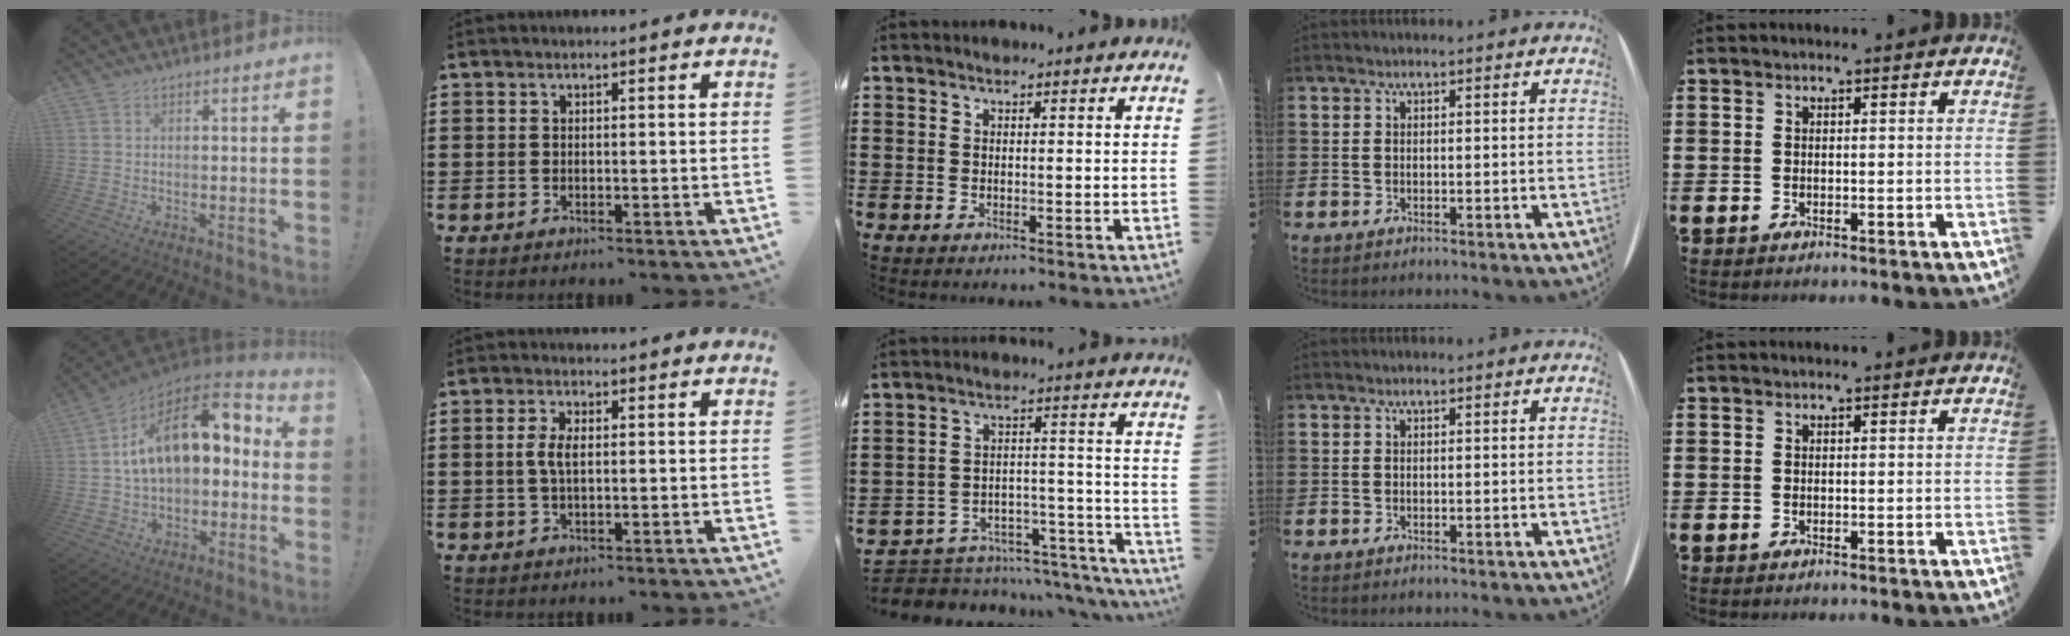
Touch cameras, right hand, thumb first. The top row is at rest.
{"thumb": {"total": 17.0, "force": [4.3, 9.2, 13.6], "torque": [-0.214, -0.004, 0.076]}, "index": {"total": 3.2, "force": [0.1, 1.3, 2.9], "torque": [-0.065, 0.001, -0.003]}, "middle": {"total": 4.0, "force": [-3.6, 1.6, 0.3], "torque": [-0.015, 0.004, -0.075]}}